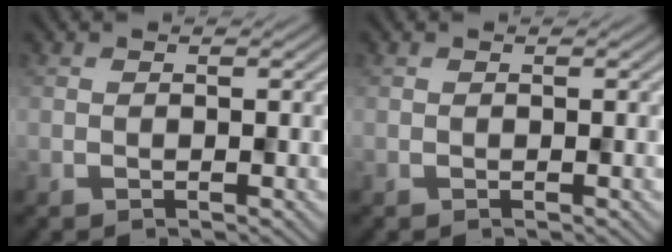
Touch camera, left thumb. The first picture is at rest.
{"total": 0.0}